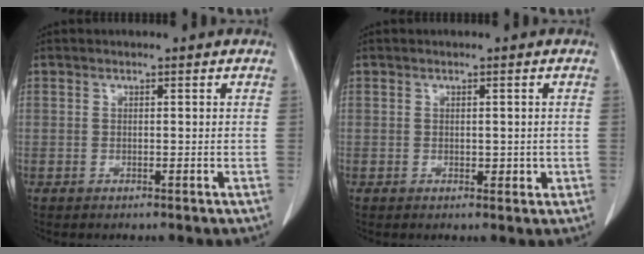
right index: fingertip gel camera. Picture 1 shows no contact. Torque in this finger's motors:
{"motor_torque": [-0.19, 0.05, 0.00, 0.00]}